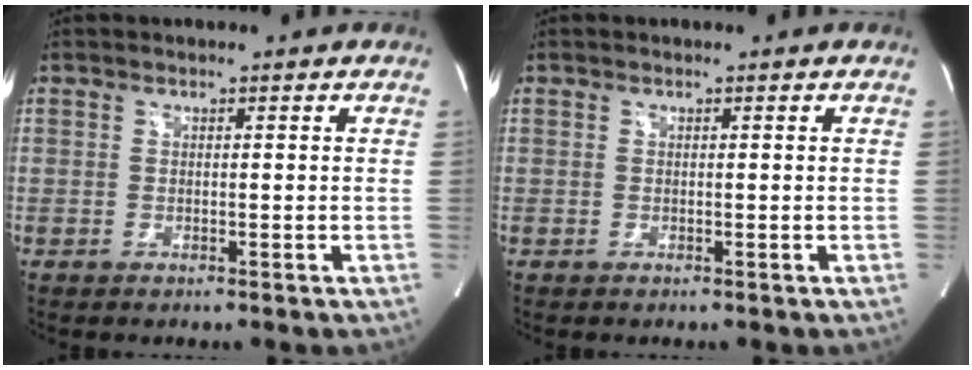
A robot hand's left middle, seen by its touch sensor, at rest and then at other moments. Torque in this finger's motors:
{"motor_torque": [0.00, 0.00, 0.00, 0.00]}